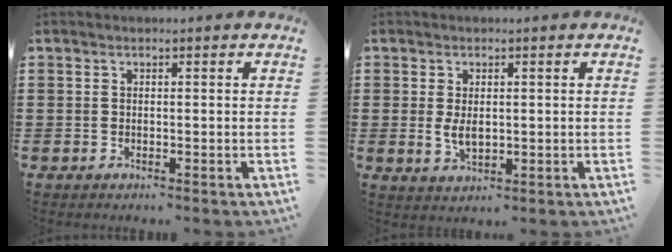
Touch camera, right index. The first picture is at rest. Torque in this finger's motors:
{"motor_torque": [1.12, 1.02, 0.14, 0.09]}